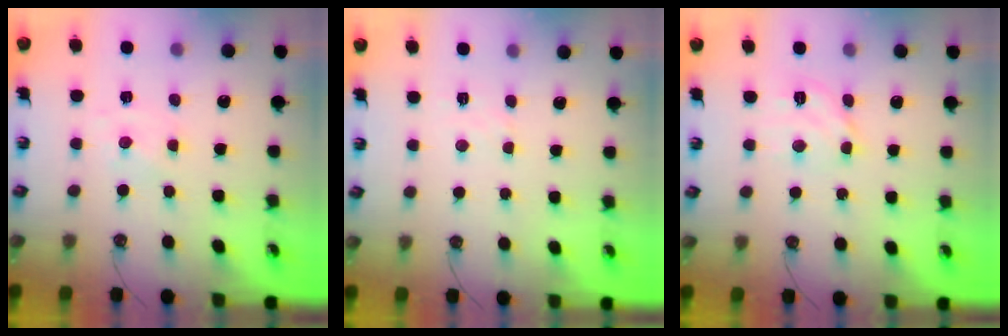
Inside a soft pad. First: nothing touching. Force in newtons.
{"total": 3.9, "press": 3.9, "slide": 0.5}
{"total": 10.2, "press": 10.1, "slide": 1.4}